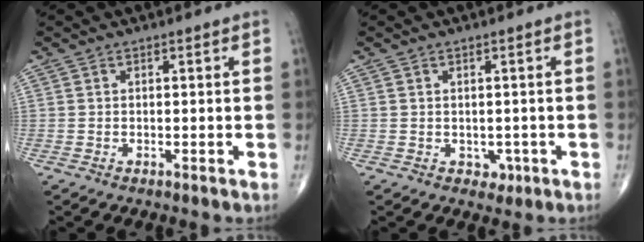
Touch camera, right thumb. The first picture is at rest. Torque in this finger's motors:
{"motor_torque": [-0.05, -0.12, 0.03, 0.09, -0.01]}